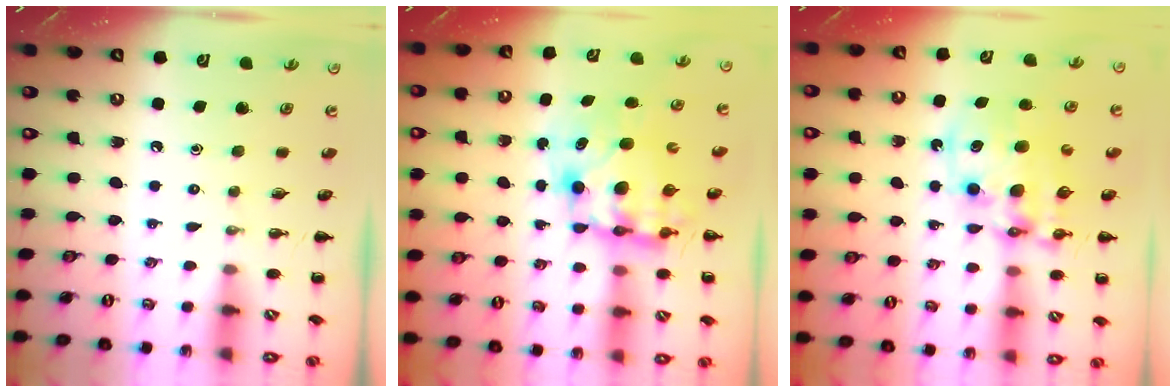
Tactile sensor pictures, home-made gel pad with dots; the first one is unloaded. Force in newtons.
{"total": 9.0, "press": 8.8, "slide": 2.2}
{"total": 12.1, "press": 11.8, "slide": 2.8}